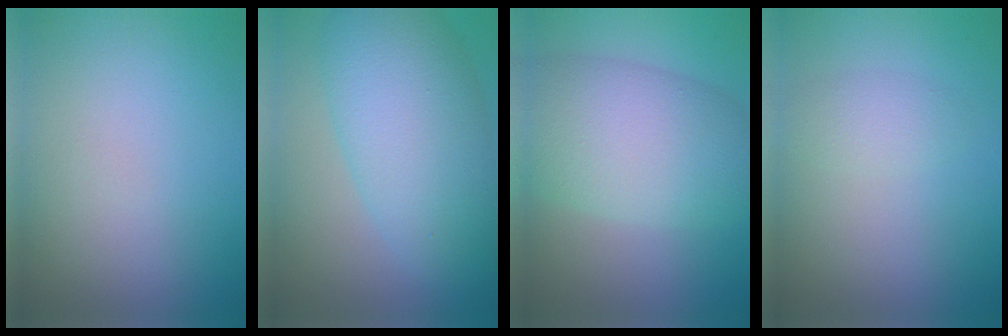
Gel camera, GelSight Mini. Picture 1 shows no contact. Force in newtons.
{"total": 10.0, "press": 10.0, "slide": 0.2}
{"total": 9.4, "press": 9.4, "slide": 0.6}
{"total": 1.7, "press": 1.7, "slide": 0.0}